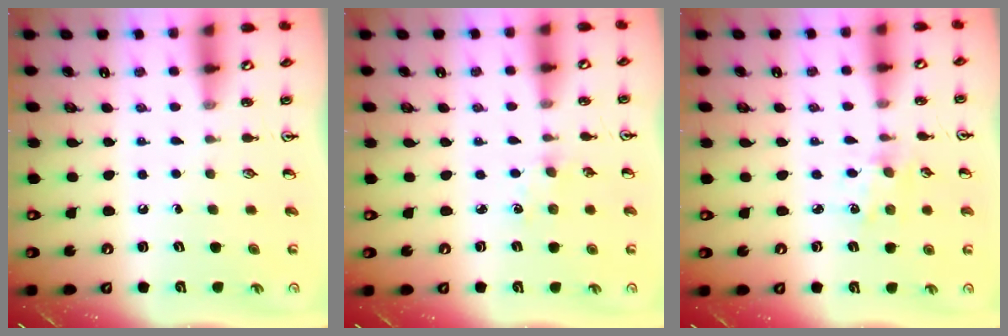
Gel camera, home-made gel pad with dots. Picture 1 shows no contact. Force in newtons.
{"total": 2.4, "press": 2.4, "slide": 0.4}
{"total": 1.2, "press": 1.2, "slide": 0.2}